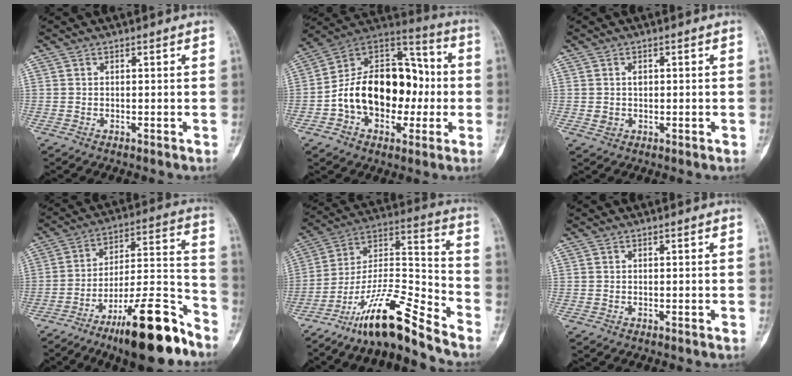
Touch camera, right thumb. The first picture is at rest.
{"total": 22.3, "force": [-2.5, 15.2, 16.1], "torque": [-0.231, 0.050, -0.039]}
{"total": 2.3, "force": [0.3, 1.8, 1.4], "torque": [-0.014, 0.000, 0.007]}
{"total": 20.2, "force": [-13.4, 4.8, 14.4], "torque": [-0.216, 0.093, -0.215]}
{"total": 16.8, "force": [-13.4, 2.0, 9.9], "torque": [-0.183, 0.103, -0.240]}
{"total": 0.0}